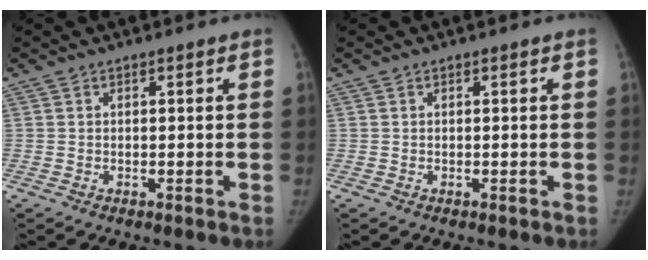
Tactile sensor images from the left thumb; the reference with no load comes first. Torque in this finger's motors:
{"motor_torque": [0.01, 0.01, 0.02, 0.01, 0.03]}